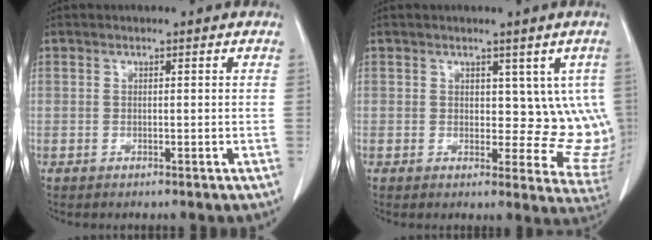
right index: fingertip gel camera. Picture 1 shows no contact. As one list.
[{"total": 7.9, "force": [1.9, 4.9, 5.8], "torque": [-0.034, -0.006, 0.026]}]